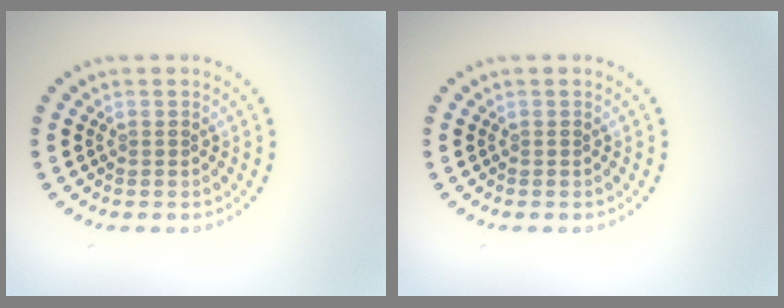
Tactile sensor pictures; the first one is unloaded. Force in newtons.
{"total": 0.0}